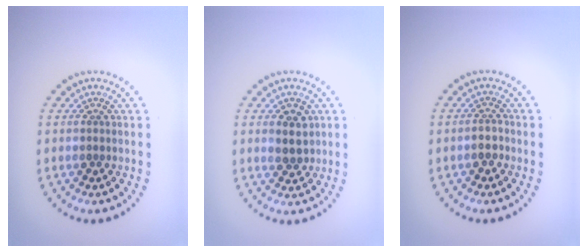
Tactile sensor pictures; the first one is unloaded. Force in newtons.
{"total": 2.4, "press": 2.3, "slide": 0.6}
{"total": 1.2, "press": 1.0, "slide": 0.7}